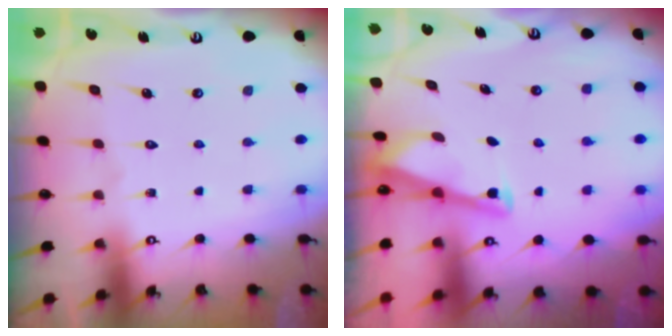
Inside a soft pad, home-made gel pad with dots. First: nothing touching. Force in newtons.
{"total": 3.0, "press": 3.0, "slide": 0.3}